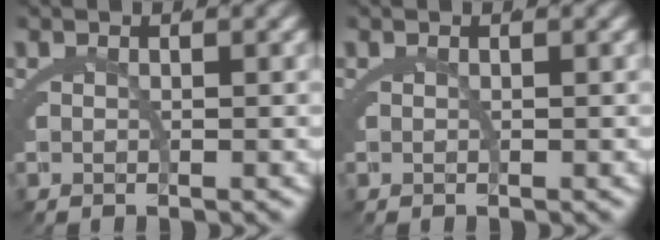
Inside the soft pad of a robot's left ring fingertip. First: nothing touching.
{"total": 0.0}